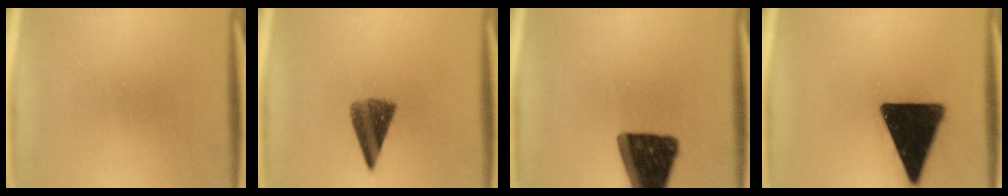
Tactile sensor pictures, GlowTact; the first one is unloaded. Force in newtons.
{"total": 6.9}
{"total": 17.1}
{"total": 19.1}